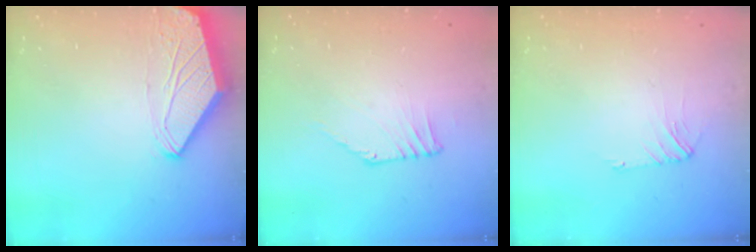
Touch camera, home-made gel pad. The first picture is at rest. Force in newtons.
{"total": 0.5, "press": 0.2, "slide": 0.5}
{"total": 2.8, "press": 2.7, "slide": 0.5}